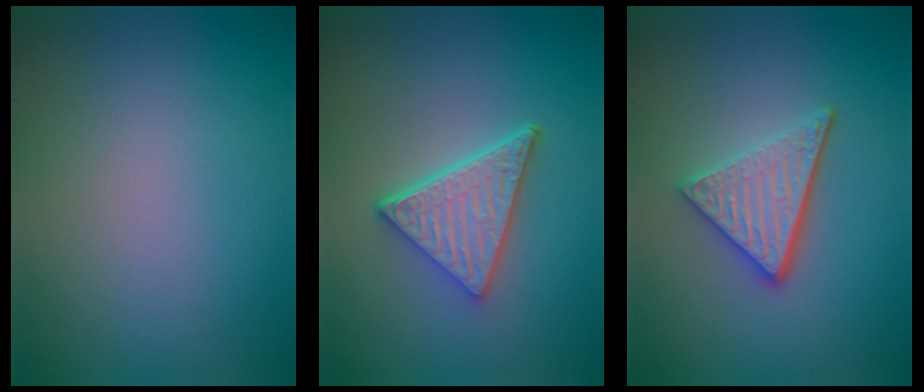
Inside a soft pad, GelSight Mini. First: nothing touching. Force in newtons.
{"total": 5.1, "press": 3.8, "slide": 3.5}
{"total": 3.9, "press": 3.1, "slide": 2.4}